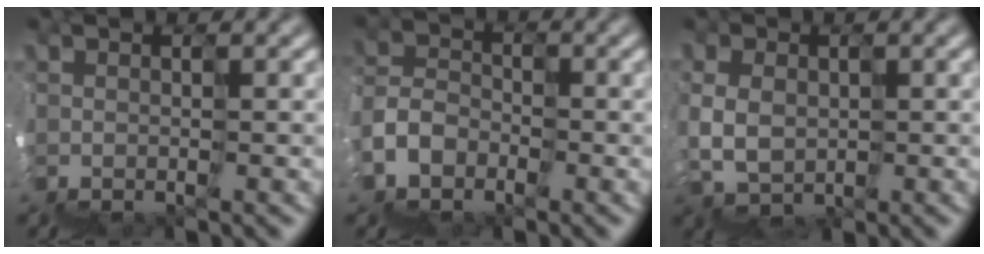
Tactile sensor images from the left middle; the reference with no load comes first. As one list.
[{"total": 3.6, "force": [-2.8, 1.0, -2.0], "torque": [0.039, 0.010, -0.061]}, {"total": 1.9, "force": [0.1, 1.9, 0.3], "torque": [0.016, 0.013, 0.013]}]